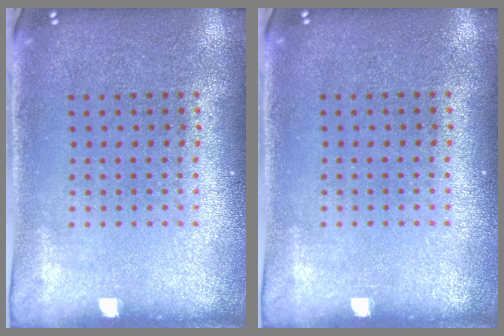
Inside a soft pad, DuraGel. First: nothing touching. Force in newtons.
{"total": 0.0}